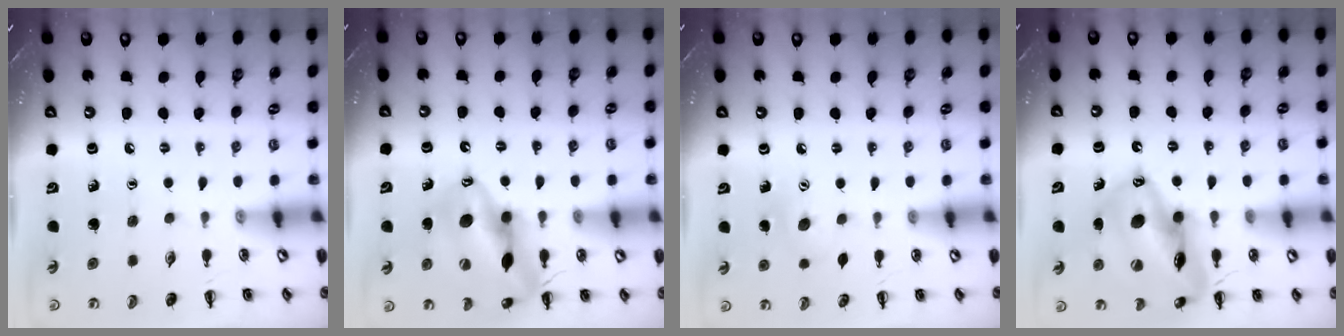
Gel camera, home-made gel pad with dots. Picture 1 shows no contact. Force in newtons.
{"total": 16.8, "press": 16.6, "slide": 2.8}
{"total": 5.3, "press": 5.1, "slide": 1.3}
{"total": 17.5, "press": 16.9, "slide": 4.6}